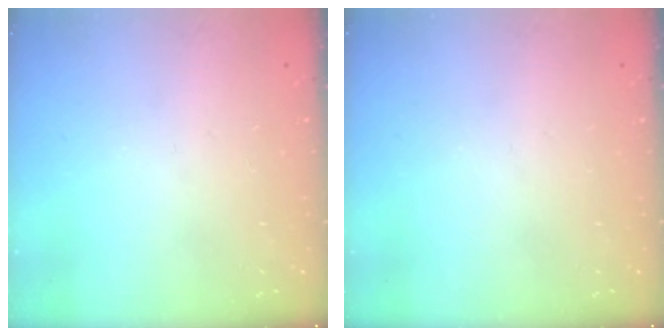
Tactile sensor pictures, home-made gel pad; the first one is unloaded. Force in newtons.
{"total": 0.0}